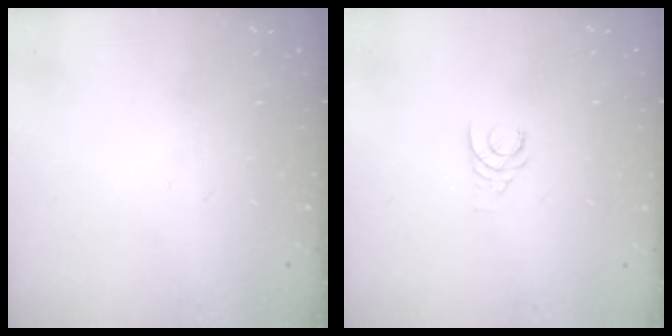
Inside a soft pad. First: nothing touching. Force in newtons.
{"total": 2.4, "press": 2.4, "slide": 0.2}